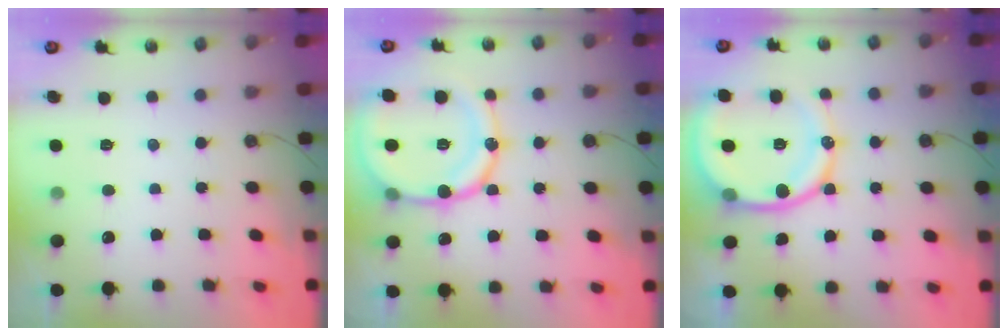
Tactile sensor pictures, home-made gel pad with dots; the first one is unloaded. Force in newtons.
{"total": 19.2, "press": 18.9, "slide": 3.4}
{"total": 16.4, "press": 16.3, "slide": 1.8}